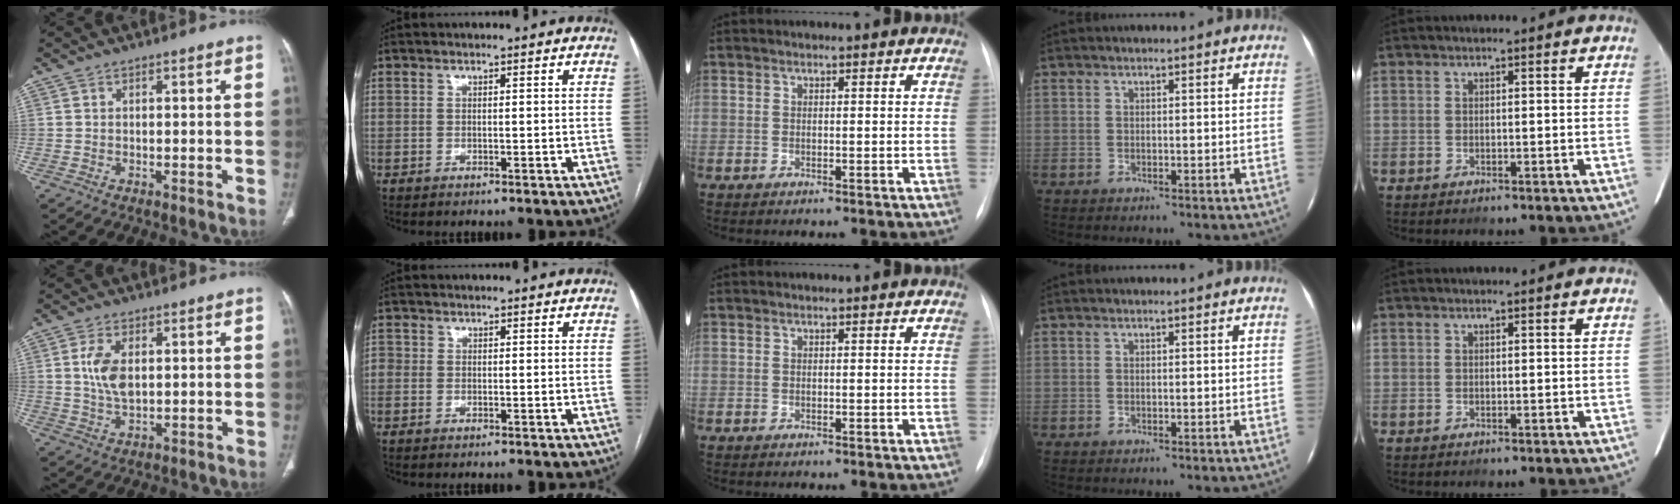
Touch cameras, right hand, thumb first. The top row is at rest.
{"thumb": {"total": 6.6, "force": [1.2, 3.5, 5.4], "torque": [-0.111, -0.005, 0.024]}, "index": {"total": 1.2, "force": [-0.3, 0.9, 0.8], "torque": [-0.019, 0.005, -0.007]}}